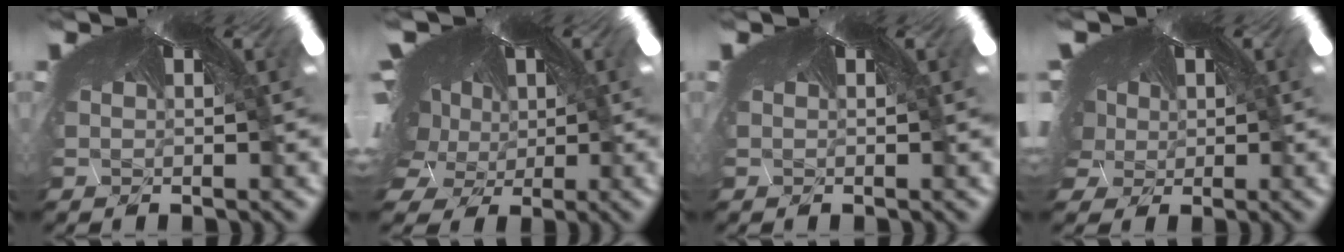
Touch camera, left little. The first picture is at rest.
{"total": 5.5, "force": [-4.2, 3.1, 1.8], "torque": [-0.085, -0.057, -0.036]}
{"total": 0.0}
{"total": 4.3, "force": [-3.0, 2.1, 2.2], "torque": [-0.069, -0.026, -0.024]}